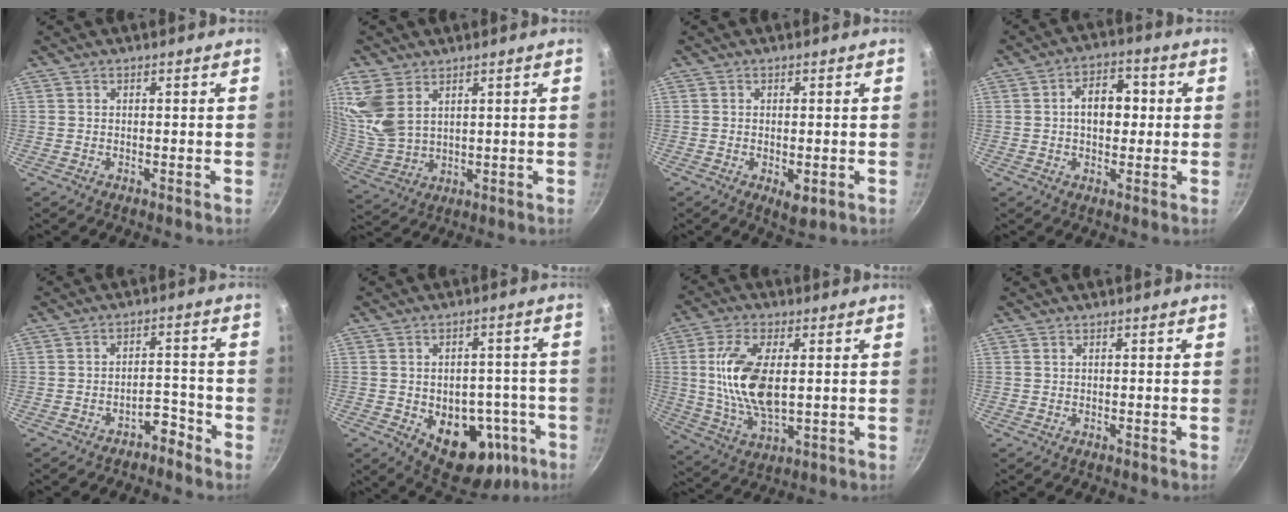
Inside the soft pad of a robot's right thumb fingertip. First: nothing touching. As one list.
[{"total": 11.1, "force": [4.8, 6.8, 7.4], "torque": [-0.173, -0.012, 0.113]}, {"total": 3.4, "force": [-1.0, 1.5, 2.9], "torque": [-0.042, -0.009, -0.011]}, {"total": 8.4, "force": [0.8, 5.4, 6.4], "torque": [-0.071, 0.017, 0.006]}, {"total": 4.1, "force": [-3.3, 2.0, 1.4], "torque": [-0.005, 0.040, -0.050]}, {"total": 15.5, "force": [-6.0, 9.7, 10.5], "torque": [-0.110, 0.031, -0.067]}, {"total": 14.3, "force": [1.5, 6.7, 12.6], "torque": [-0.254, -0.011, 0.036]}, {"total": 0.0}]